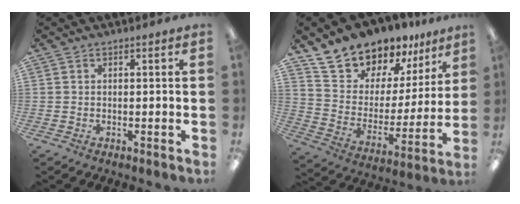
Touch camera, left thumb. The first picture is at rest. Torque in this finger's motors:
{"motor_torque": [0.47, 0.47, 1.44, -1.30, 0.19]}